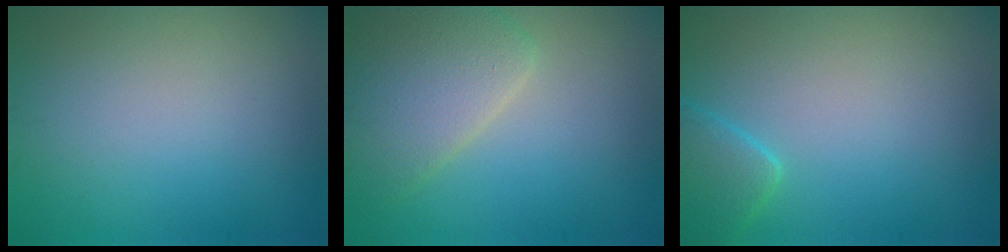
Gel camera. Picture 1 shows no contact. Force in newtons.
{"total": 5.4, "press": 5.3, "slide": 0.4}
{"total": 2.4, "press": 2.4, "slide": 0.3}